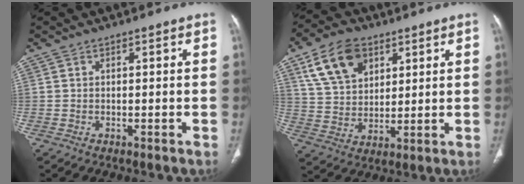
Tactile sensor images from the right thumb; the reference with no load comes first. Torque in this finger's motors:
{"motor_torque": [-0.04, 2.88, 1.13, -0.02, 0.11]}